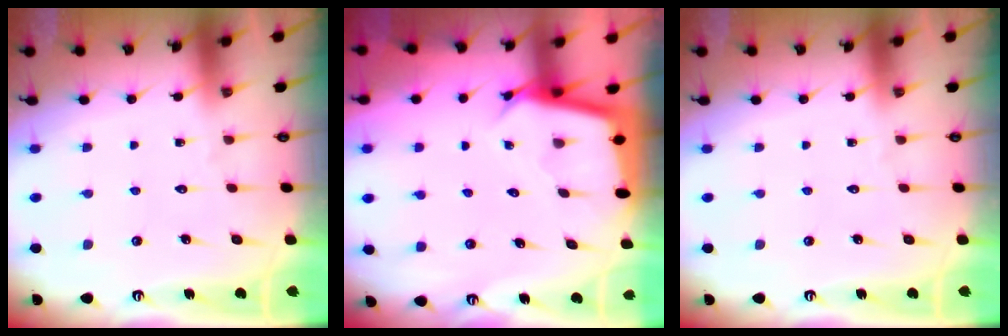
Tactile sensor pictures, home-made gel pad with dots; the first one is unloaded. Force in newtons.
{"total": 2.7, "press": 2.7, "slide": 0.0}
{"total": 0.0}